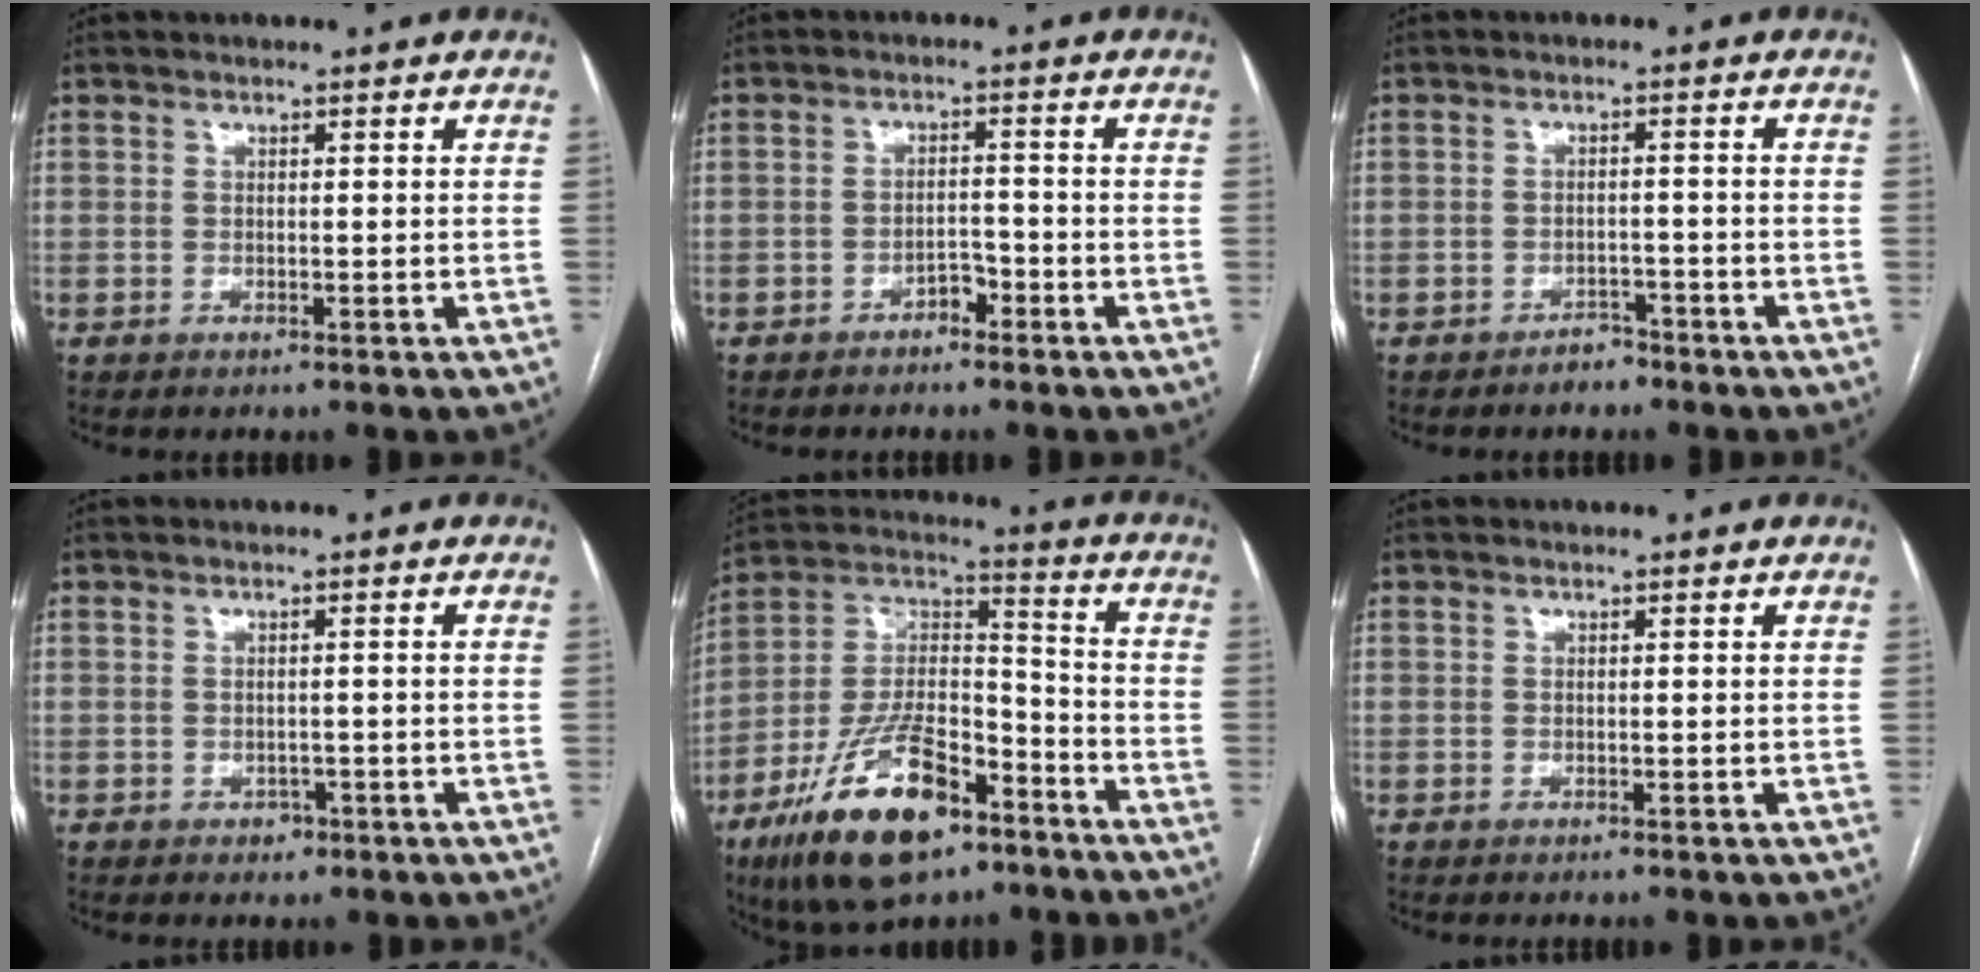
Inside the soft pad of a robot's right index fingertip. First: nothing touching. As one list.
[{"total": 2.6, "force": [-1.9, 1.3, 1.3], "torque": [-0.017, 0.007, -0.031]}, {"total": 2.5, "force": [-2.0, 1.3, 0.5], "torque": [-0.007, 0.006, -0.030]}, {"total": 1.7, "force": [-0.8, 1.3, 0.6], "torque": [-0.006, 0.004, -0.006]}, {"total": 20.3, "force": [-12.0, 7.8, 14.4], "torque": [-0.294, 0.004, -0.212]}, {"total": 0.0}]